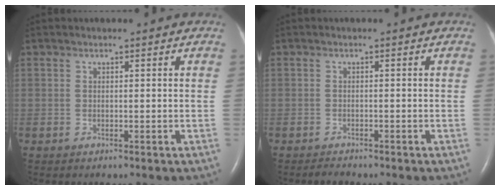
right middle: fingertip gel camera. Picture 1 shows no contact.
{"total": 1.0, "force": [-1.0, 0.1, 0.1], "torque": [-0.010, -0.004, -0.014]}